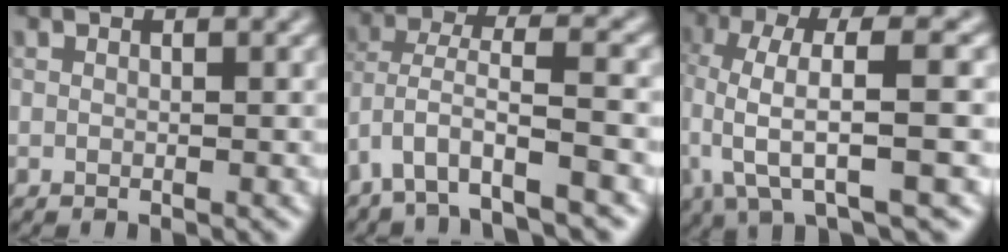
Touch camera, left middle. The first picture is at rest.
{"total": 5.9, "force": [-3.4, 1.3, 4.6], "torque": [-0.090, 0.003, -0.070]}
{"total": 7.6, "force": [-0.3, 1.9, 7.4], "torque": [-0.133, 0.009, -0.011]}